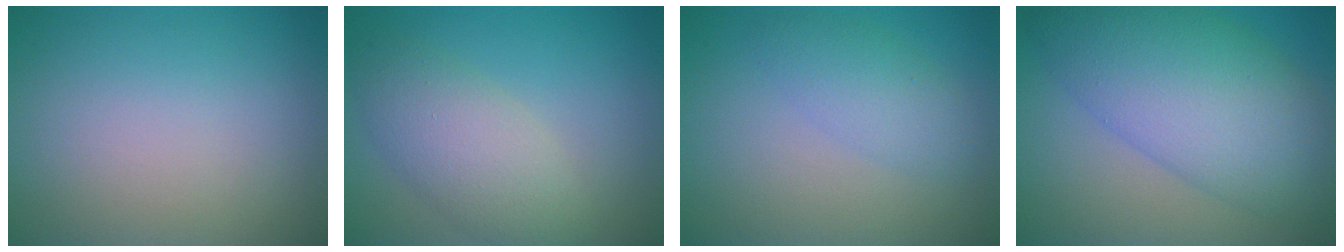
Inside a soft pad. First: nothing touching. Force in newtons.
{"total": 4.9, "press": 4.9, "slide": 0.4}
{"total": 2.7, "press": 2.7, "slide": 0.1}
{"total": 10.2, "press": 10.2, "slide": 0.2}